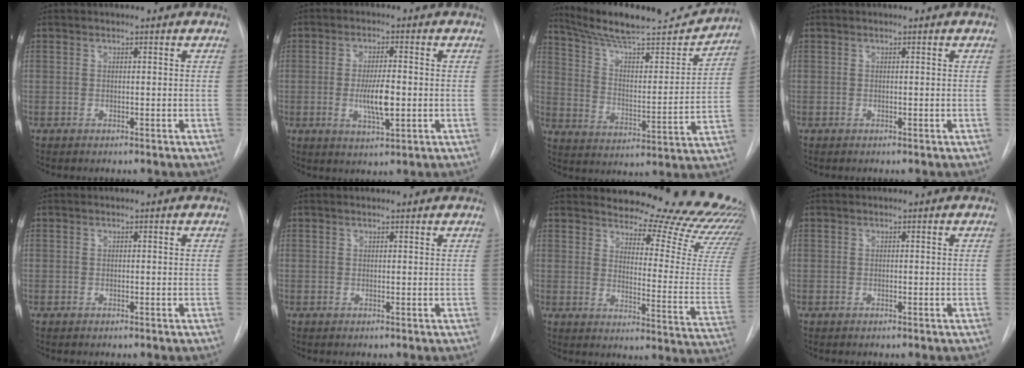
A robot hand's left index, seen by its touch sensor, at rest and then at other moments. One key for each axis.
{"total": 6.0, "fx": -0.8, "fy": 1.4, "fz": 5.8, "tx": -0.108, "ty": -0.009, "tz": -0.012}
{"total": 21.3, "fx": 19.7, "fy": 2.5, "fz": 7.7, "tx": -0.124, "ty": -0.025, "tz": 0.293}
{"total": 0.0}
{"total": 0.0}
{"total": 2.1, "fx": 2.1, "fy": 0.3, "fz": 0.5, "tx": -0.012, "ty": 0.015, "tz": 0.024}
{"total": 25.6, "fx": 24.7, "fy": 2.9, "fz": 6.4, "tx": -0.077, "ty": -0.168, "tz": 0.276}
{"total": 0.0}